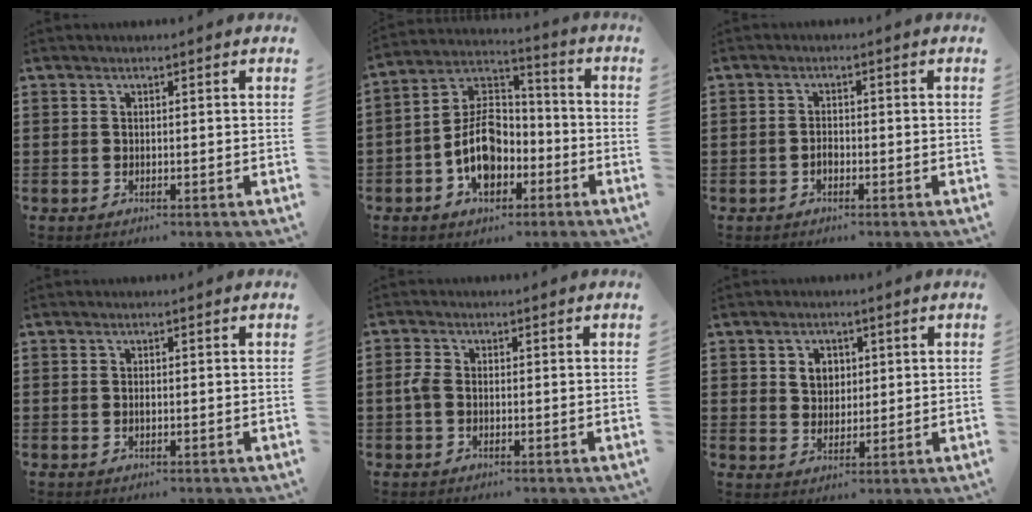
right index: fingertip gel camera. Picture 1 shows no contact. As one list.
[{"total": 9.4, "force": [-3.5, 6.1, 6.3], "torque": [-0.153, 0.009, -0.071]}, {"total": 1.3, "force": [-0.7, 0.6, 0.9], "torque": [-0.021, -0.003, -0.013]}, {"total": 0.5, "force": [-0.1, 0.2, 0.5], "torque": [-0.012, -0.003, -0.001]}, {"total": 2.1, "force": [-0.5, 1.2, 1.7], "torque": [-0.056, -0.007, -0.017]}, {"total": 3.4, "force": [1.2, 2.8, 1.5], "torque": [-0.040, 0.012, 0.019]}]